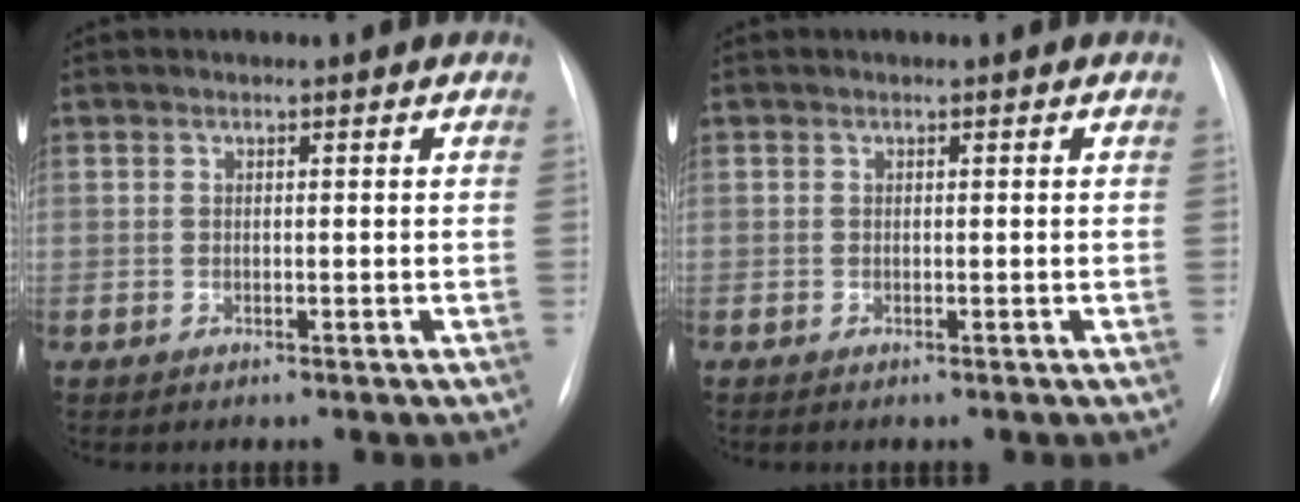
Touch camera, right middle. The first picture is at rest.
{"total": 0.0}